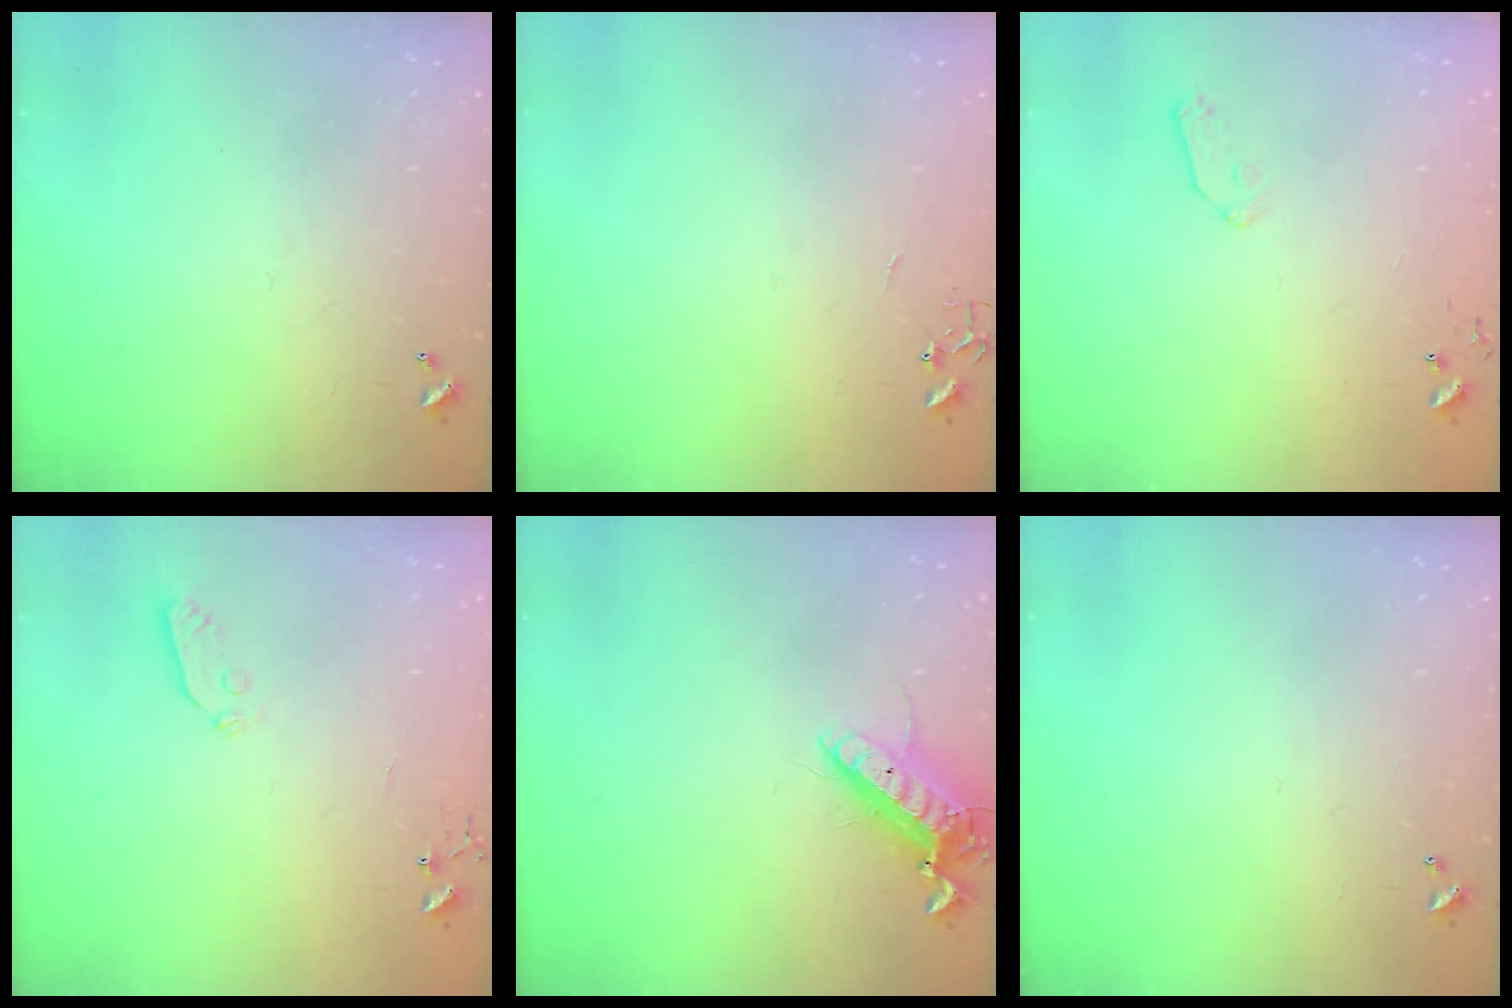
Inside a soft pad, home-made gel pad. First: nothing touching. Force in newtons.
{"total": 0.0}
{"total": 6.5, "press": 6.4, "slide": 1.0}
{"total": 3.6, "press": 3.6, "slide": 0.6}
{"total": 12.9, "press": 12.7, "slide": 2.1}
{"total": 0.0}